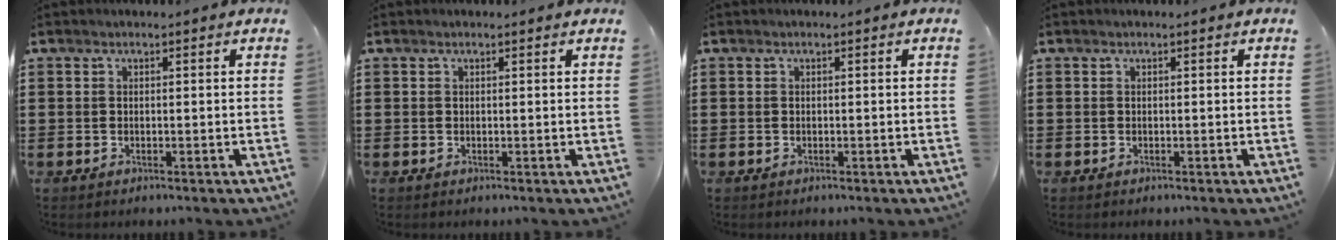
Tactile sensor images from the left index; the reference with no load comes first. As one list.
[{"total": 0.0}, {"total": 0.0}, {"total": 0.0}]